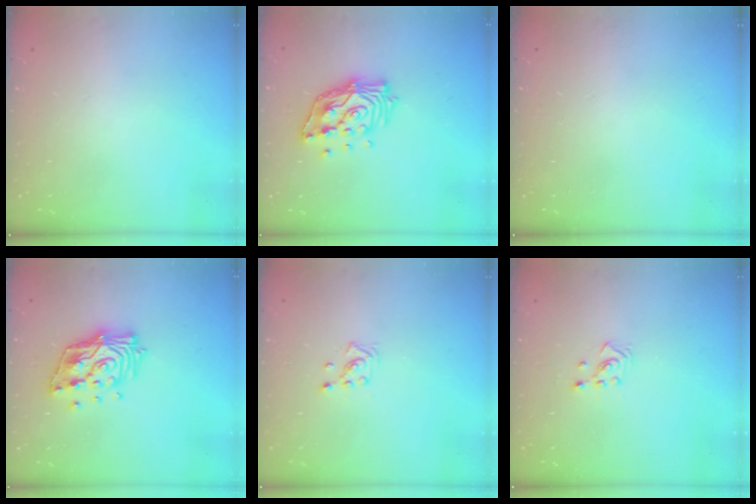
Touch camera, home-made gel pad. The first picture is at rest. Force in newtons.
{"total": 13.9, "press": 13.8, "slide": 1.4}
{"total": 0.0}
{"total": 15.4, "press": 15.3, "slide": 1.6}
{"total": 2.1, "press": 2.0, "slide": 0.8}
{"total": 2.5, "press": 2.5, "slide": 0.4}